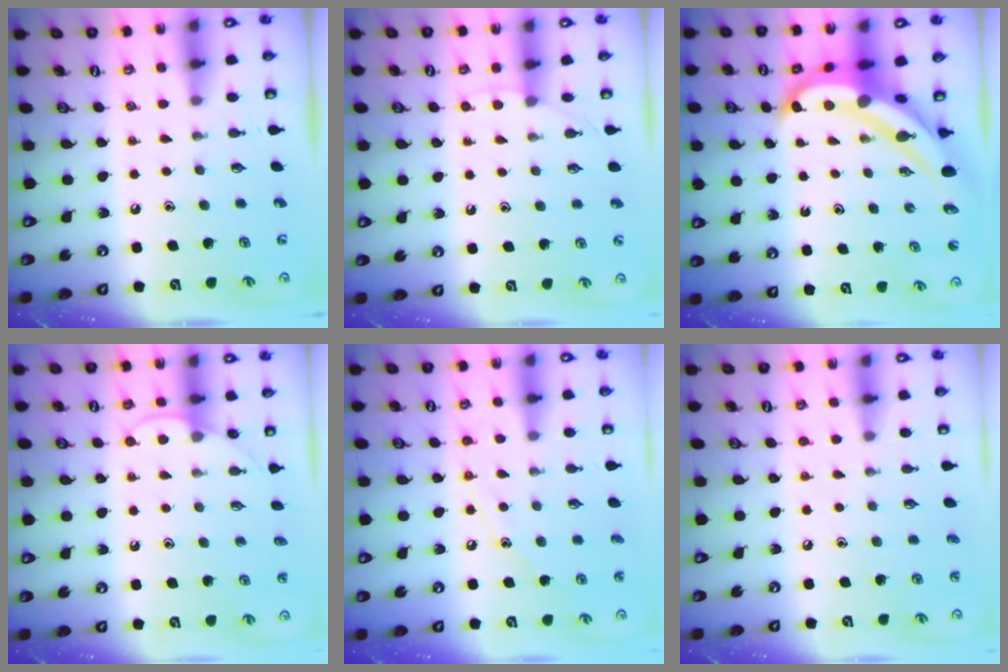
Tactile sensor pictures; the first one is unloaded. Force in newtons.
{"total": 3.5, "press": 3.5, "slide": 0.4}
{"total": 8.5, "press": 8.5, "slide": 1.0}
{"total": 6.6, "press": 6.6, "slide": 0.6}
{"total": 8.3, "press": 8.3, "slide": 0.7}
{"total": 3.2, "press": 3.2, "slide": 0.4}